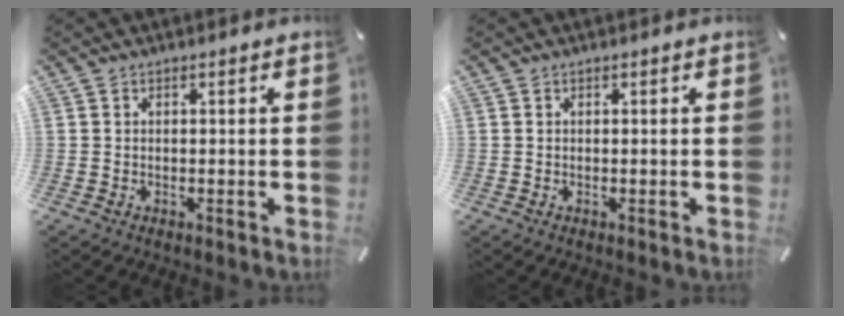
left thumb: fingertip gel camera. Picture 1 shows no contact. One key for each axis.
{"total": 0.0}